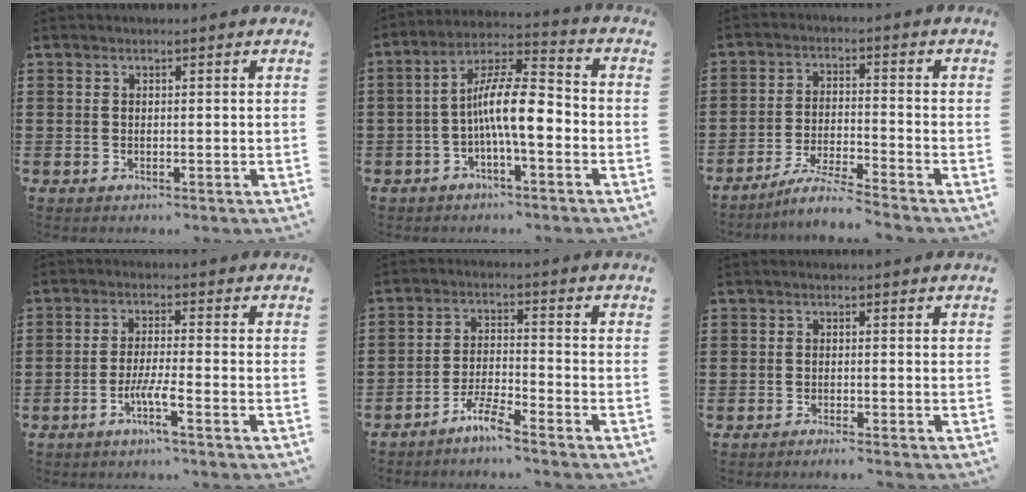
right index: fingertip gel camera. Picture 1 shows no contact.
{"total": 10.5, "force": [-2.2, 2.9, 9.8], "torque": [-0.188, 0.000, -0.041]}
{"total": 5.4, "force": [-4.9, -0.5, 2.1], "torque": [-0.050, -0.015, -0.096]}
{"total": 4.8, "force": [-2.6, 0.0, 4.1], "torque": [-0.090, -0.012, -0.053]}
{"total": 4.8, "force": [-4.3, 0.1, 2.1], "torque": [-0.062, -0.003, -0.088]}
{"total": 1.1, "force": [-1.0, -0.2, 0.4], "torque": [-0.008, -0.002, -0.019]}